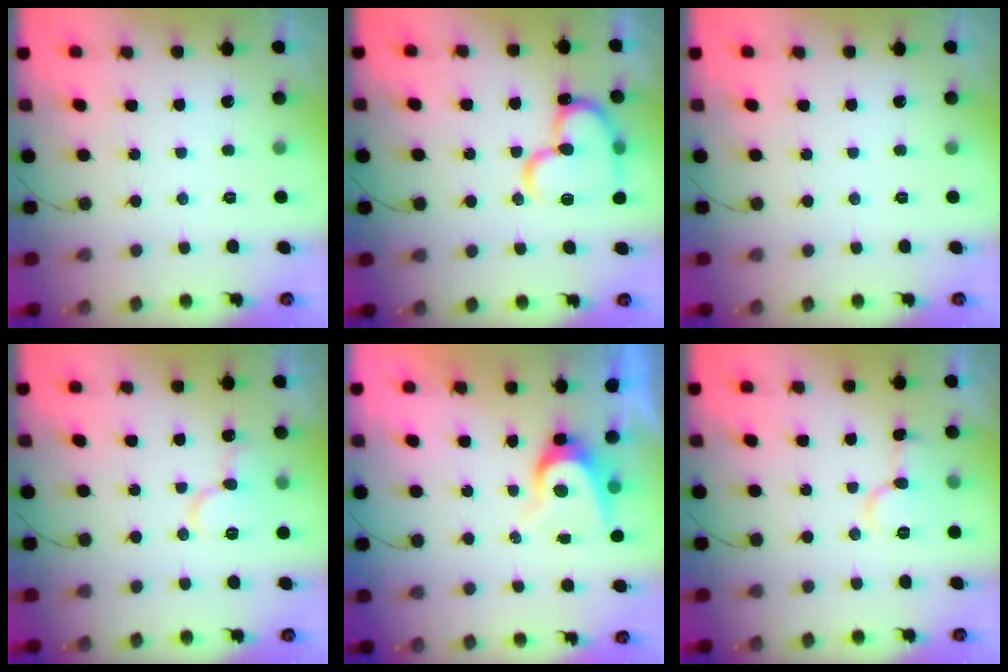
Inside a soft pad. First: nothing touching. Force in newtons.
{"total": 18.5, "press": 18.3, "slide": 2.5}
{"total": 0.0}
{"total": 10.2, "press": 10.1, "slide": 1.3}
{"total": 6.4, "press": 6.4, "slide": 0.5}
{"total": 7.9, "press": 7.9, "slide": 0.8}